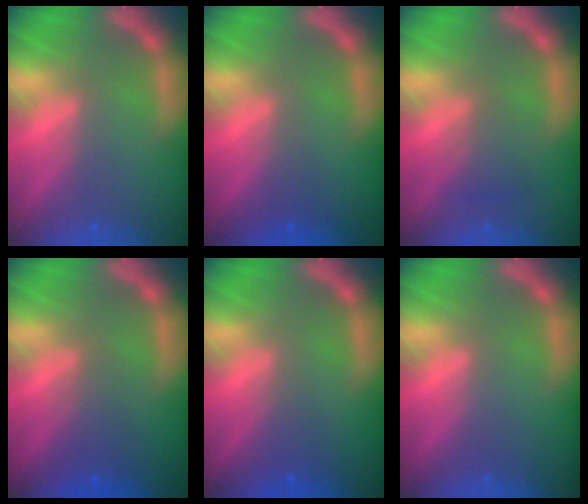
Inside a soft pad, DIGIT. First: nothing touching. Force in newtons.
{"total": 1.0}
{"total": 2.0}
{"total": 2.5}
{"total": 1.4}
{"total": 0.0}